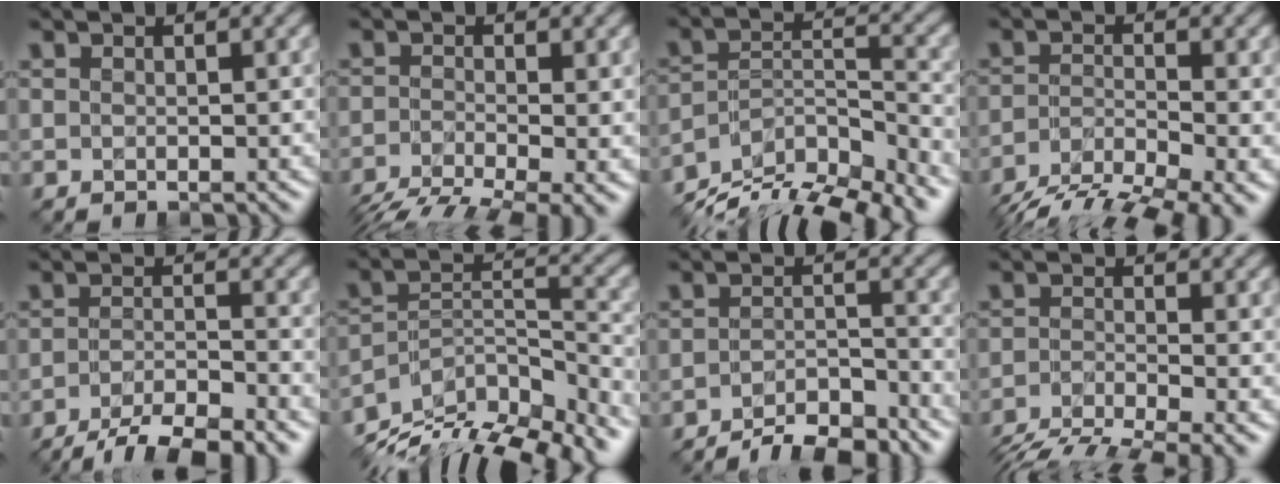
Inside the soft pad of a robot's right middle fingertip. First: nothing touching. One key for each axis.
{"total": 7.5, "fx": -5.0, "fy": 2.1, "fz": 5.1, "tx": -0.093, "ty": -0.025, "tz": -0.091}
{"total": 12.9, "fx": -10.8, "fy": 4.3, "fz": 5.5, "tx": -0.101, "ty": 0.000, "tz": -0.163}
{"total": 10.4, "fx": -7.4, "fy": 2.9, "fz": 6.6, "tx": -0.126, "ty": -0.023, "tz": -0.126}
{"total": 6.5, "fx": -4.7, "fy": 1.5, "fz": 4.2, "tx": -0.066, "ty": -0.004, "tz": -0.083}
{"total": 14.3, "fx": -11.9, "fy": 5.2, "fz": 6.0, "tx": -0.114, "ty": 0.004, "tz": -0.174}
{"total": 4.9, "fx": -4.2, "fy": 1.1, "fz": 2.3, "tx": -0.035, "ty": 0.000, "tz": -0.072}
{"total": 7.0, "fx": -5.3, "fy": 1.5, "fz": 4.2, "tx": -0.079, "ty": -0.019, "tz": -0.099}